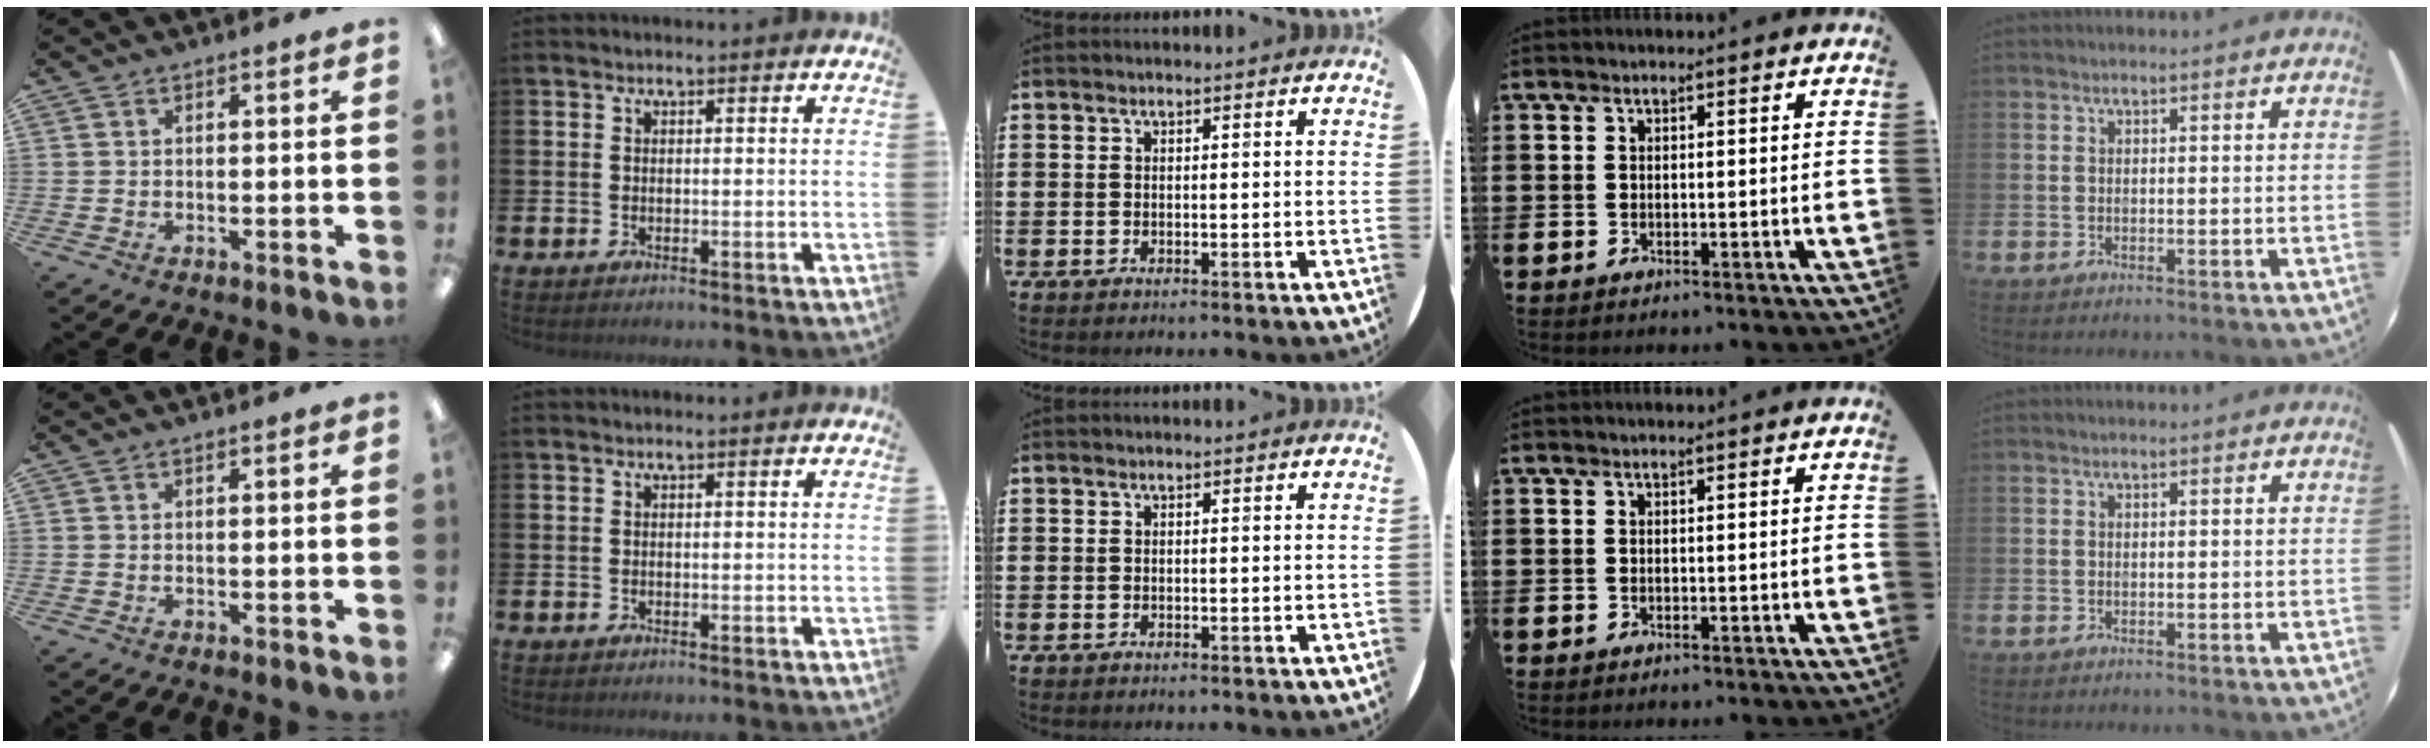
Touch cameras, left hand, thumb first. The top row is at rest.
{}